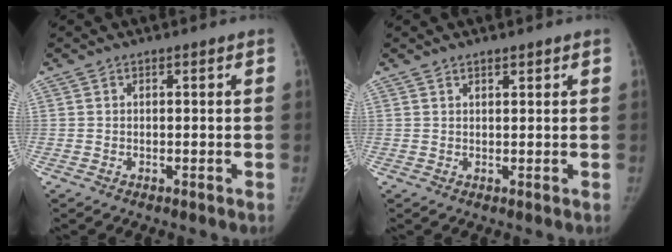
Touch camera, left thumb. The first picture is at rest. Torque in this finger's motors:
{"motor_torque": [-0.14, -0.10, 0.07, 0.40, 0.00]}